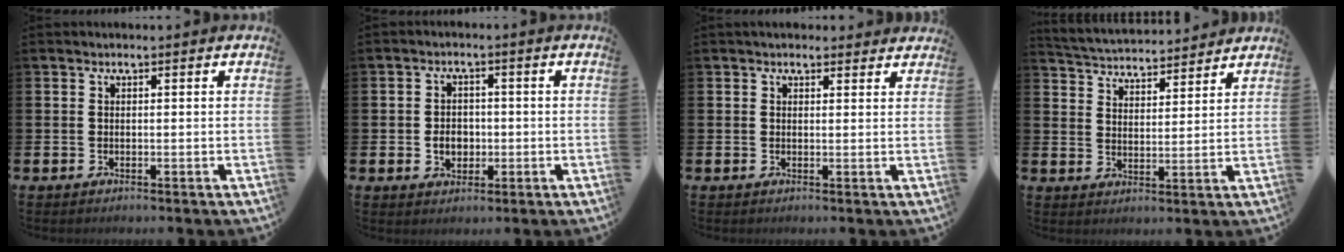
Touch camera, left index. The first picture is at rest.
{"total": 3.3, "force": [-0.6, 2.6, 1.9], "torque": [-0.019, -0.003, -0.020]}
{"total": 1.9, "force": [1.8, 0.6, 0.2], "torque": [0.002, -0.003, 0.031]}
{"total": 4.3, "force": [4.2, 0.7, -0.1], "torque": [-0.017, -0.033, 0.072]}